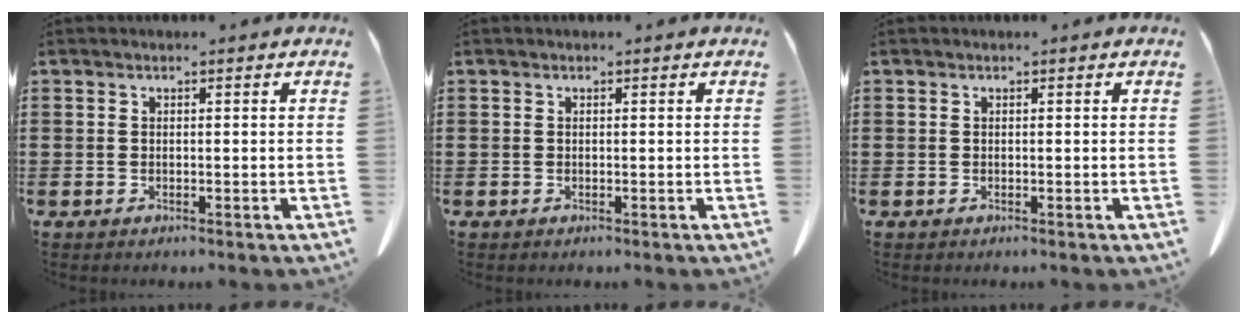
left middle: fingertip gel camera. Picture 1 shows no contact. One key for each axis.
{"total": 0.0}
{"total": 0.0}